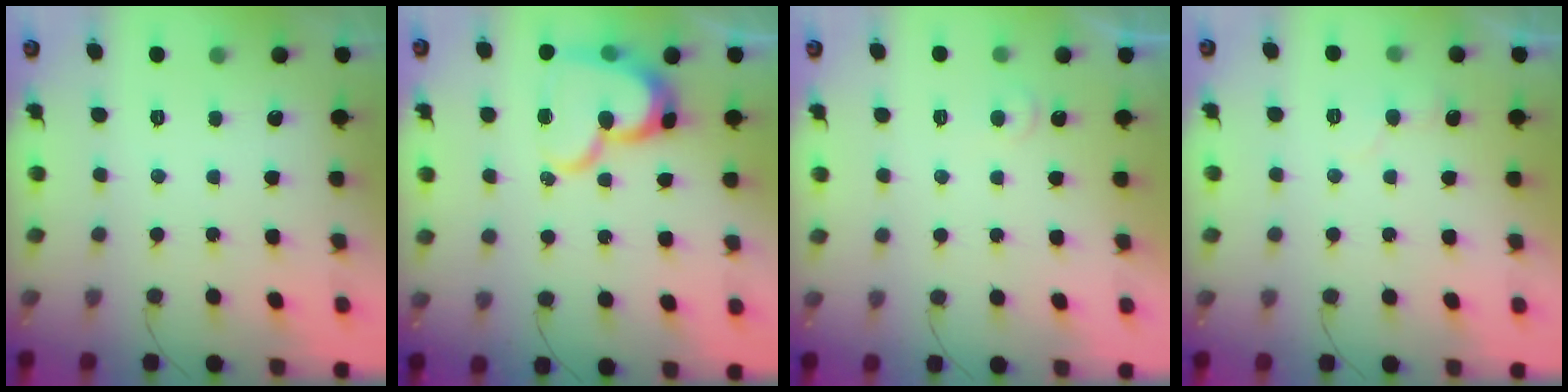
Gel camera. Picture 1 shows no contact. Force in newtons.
{"total": 16.3, "press": 16.3, "slide": 1.2}
{"total": 3.4, "press": 3.3, "slide": 0.3}
{"total": 7.1, "press": 7.1, "slide": 0.5}